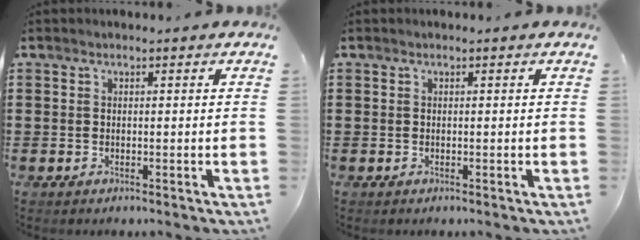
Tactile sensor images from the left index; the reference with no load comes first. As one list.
[{"total": 0.0}]